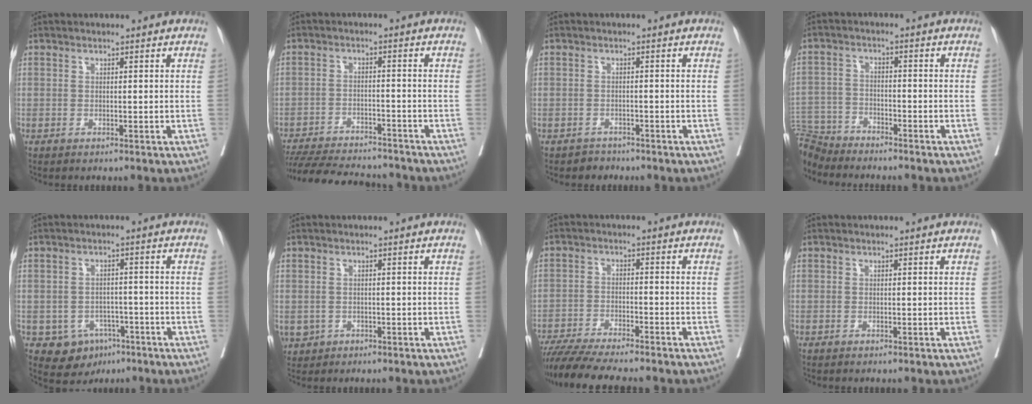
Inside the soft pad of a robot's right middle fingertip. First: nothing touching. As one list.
[{"total": 16.8, "force": [-15.3, 3.2, 6.1], "torque": [-0.135, -0.017, -0.221]}, {"total": 1.8, "force": [-1.5, 1.0, -0.5], "torque": [0.004, 0.003, -0.026]}, {"total": 8.2, "force": [-8.1, 1.4, 0.5], "torque": [-0.012, 0.003, -0.152]}, {"total": 6.0, "force": [-3.1, 4.6, 2.1], "torque": [-0.027, 0.007, -0.036]}, {"total": 3.3, "force": [-1.0, 3.0, 0.7], "torque": [-0.014, 0.001, -0.009]}, {"total": 12.3, "force": [-10.8, 0.9, 5.9], "torque": [-0.085, -0.019, -0.167]}, {"total": 0.0}]